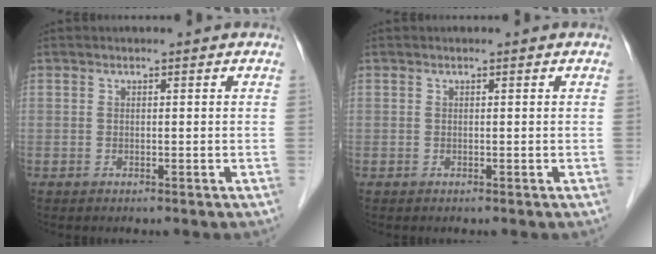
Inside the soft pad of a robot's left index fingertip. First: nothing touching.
{"total": 0.0}